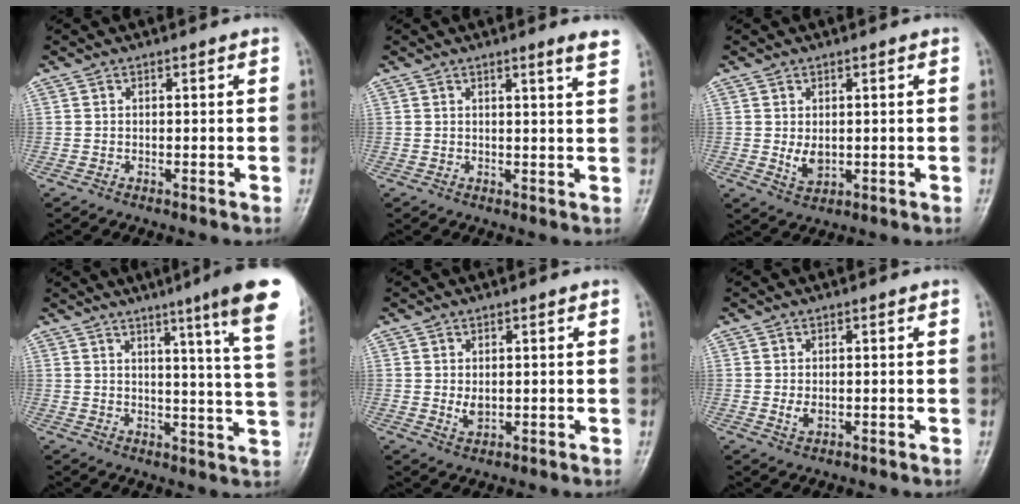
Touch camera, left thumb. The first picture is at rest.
{"total": 3.6, "force": [2.5, -0.1, 2.6], "torque": [-0.034, -0.015, 0.034]}
{"total": 3.7, "force": [0.2, 2.4, 2.8], "torque": [-0.040, -0.010, 0.012]}
{"total": 15.9, "force": [9.3, -0.1, 12.9], "torque": [-0.160, -0.050, 0.102]}
{"total": 2.6, "force": [0.4, 1.6, 2.0], "torque": [-0.028, -0.008, 0.012]}
{"total": 2.0, "force": [0.1, 1.2, 1.6], "torque": [-0.026, -0.005, 0.004]}